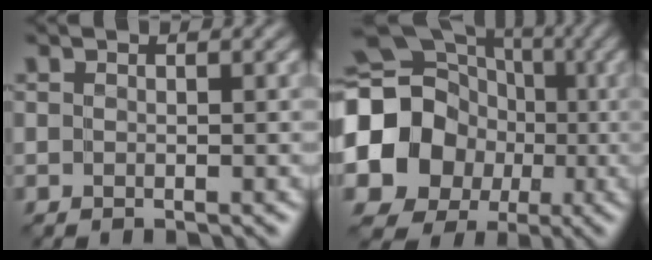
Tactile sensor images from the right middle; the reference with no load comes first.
{"total": 16.8, "force": [-1.6, 15.3, 6.7], "torque": [-0.153, -0.007, -0.061]}